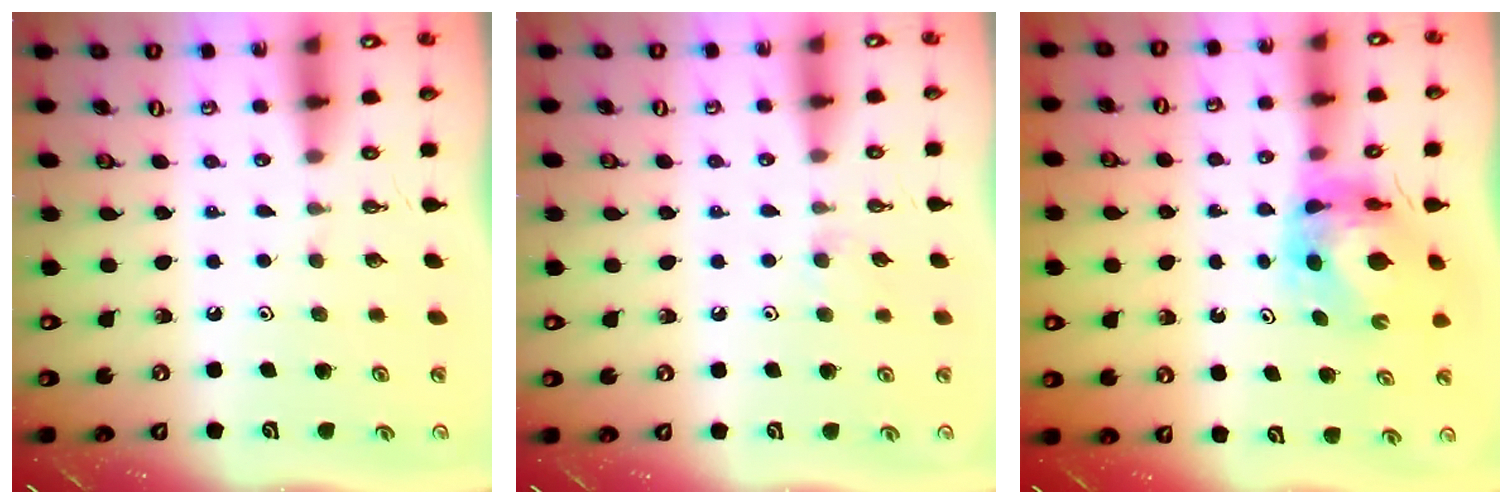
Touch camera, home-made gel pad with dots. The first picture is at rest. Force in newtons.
{"total": 3.7, "press": 3.7, "slide": 0.6}
{"total": 7.9, "press": 7.9, "slide": 0.7}